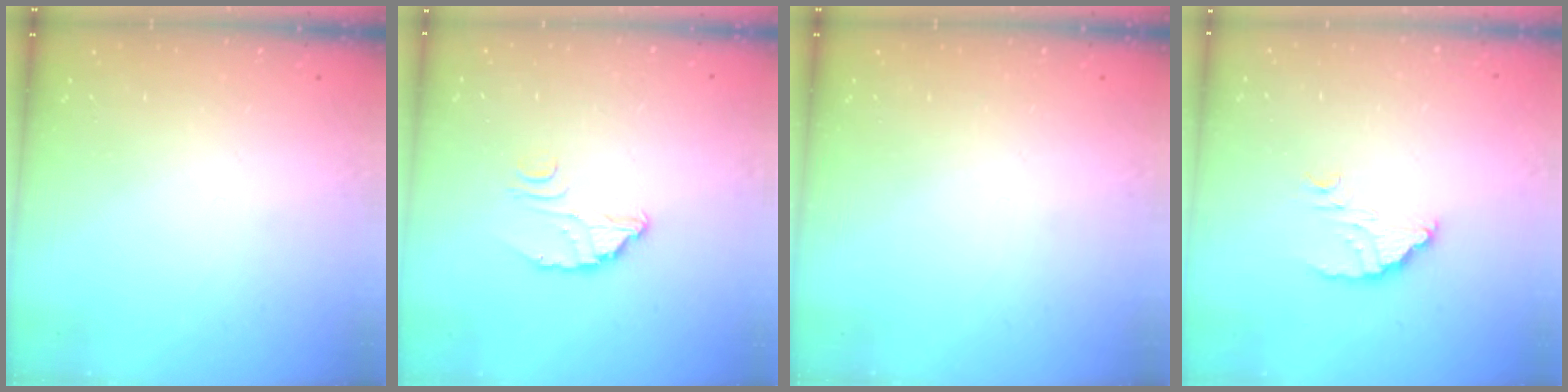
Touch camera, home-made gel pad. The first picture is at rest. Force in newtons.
{"total": 2.9, "press": 2.9, "slide": 0.2}
{"total": 0.0}
{"total": 3.6, "press": 3.6, "slide": 0.2}